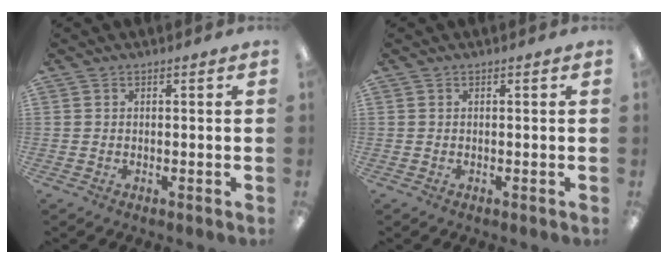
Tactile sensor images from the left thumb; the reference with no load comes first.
{"total": 0.0}